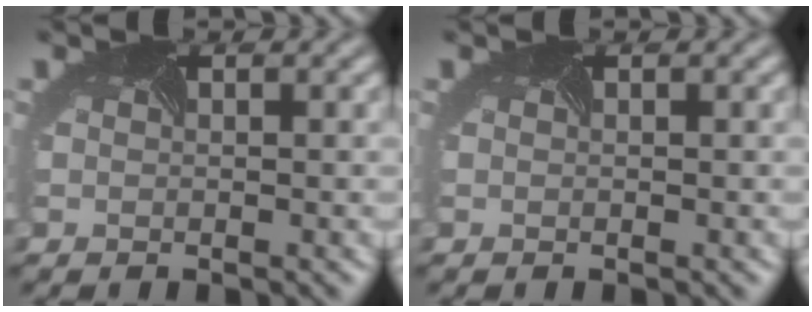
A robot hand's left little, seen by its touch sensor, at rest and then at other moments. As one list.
[{"total": 0.0}]